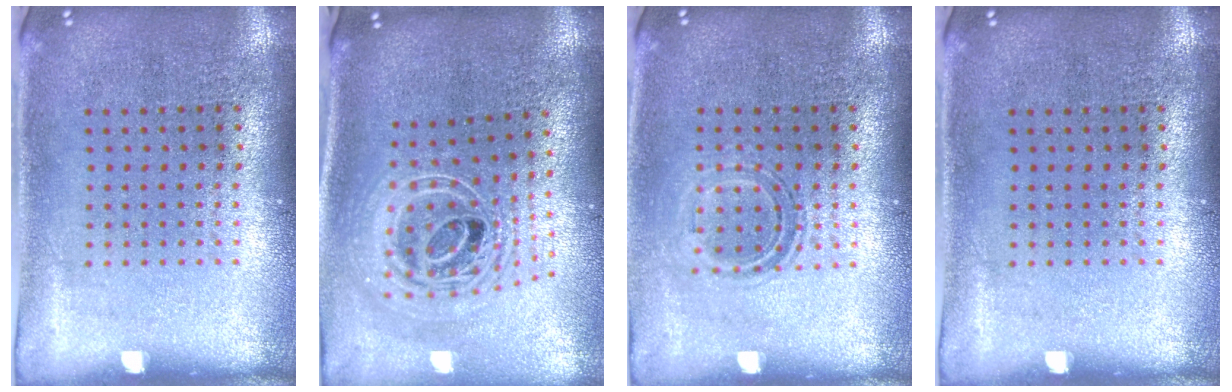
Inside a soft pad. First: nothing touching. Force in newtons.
{"total": 2.6, "press": 1.9, "slide": 1.8}
{"total": 1.1, "press": 0.9, "slide": 0.7}
{"total": 0.0}